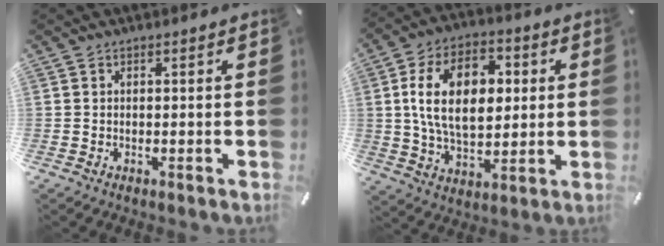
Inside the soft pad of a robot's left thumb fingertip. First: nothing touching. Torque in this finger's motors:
{"motor_torque": [0.45, 1.75, 2.13, -0.63, 0.72]}